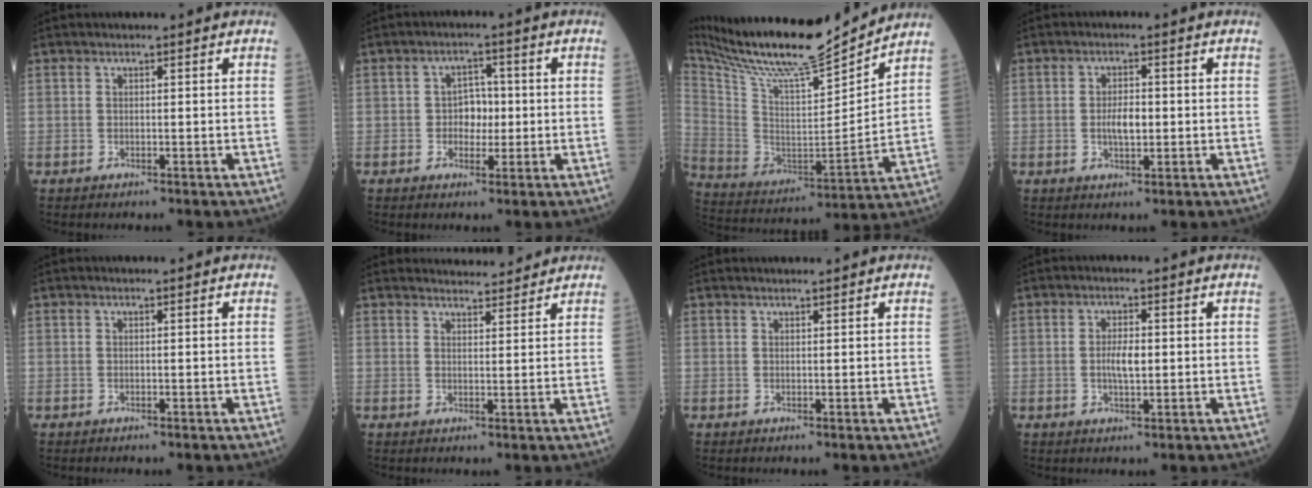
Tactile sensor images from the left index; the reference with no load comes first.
{"total": 3.6, "force": [-1.0, 2.6, 2.3], "torque": [-0.027, 0.007, -0.024]}
{"total": 20.1, "force": [18.1, 1.3, 8.5], "torque": [-0.173, -0.025, 0.304]}
{"total": 3.2, "force": [-1.0, 1.3, 2.8], "torque": [-0.050, -0.003, -0.022]}
{"total": 0.0}
{"total": 4.8, "force": [4.7, 1.0, 0.4], "torque": [0.000, 0.008, 0.052]}
{"total": 1.1, "force": [1.1, 0.1, 0.4], "torque": [0.003, 0.012, 0.013]}
{"total": 3.1, "force": [-0.8, 1.0, 2.8], "torque": [-0.052, -0.004, -0.018]}